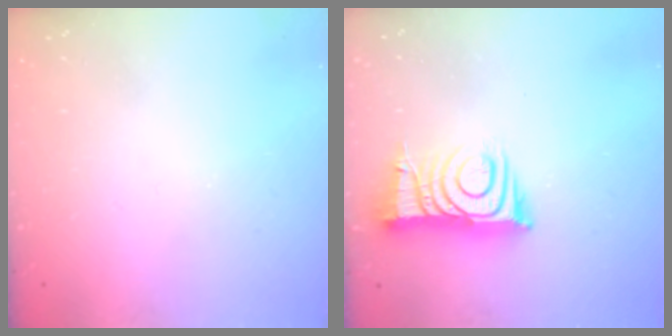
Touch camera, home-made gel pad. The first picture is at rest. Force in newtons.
{"total": 11.0, "press": 11.0, "slide": 0.6}